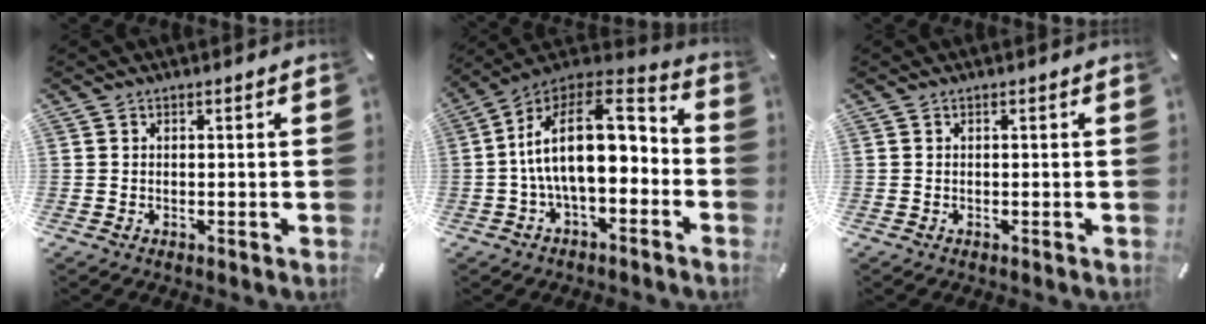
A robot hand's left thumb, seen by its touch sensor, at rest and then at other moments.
{"total": 18.0, "force": [0.0, 10.1, 14.9], "torque": [-0.270, 0.005, 0.000]}
{"total": 0.0}